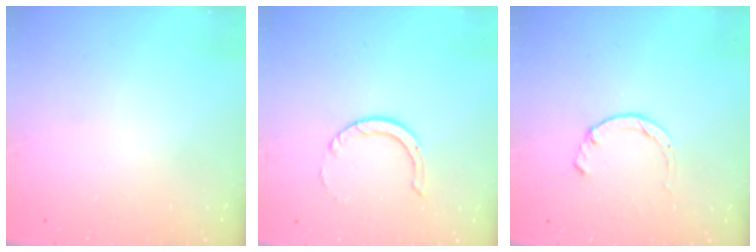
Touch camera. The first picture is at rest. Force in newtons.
{"total": 4.6, "press": 4.6, "slide": 0.3}
{"total": 2.3, "press": 2.3, "slide": 0.5}